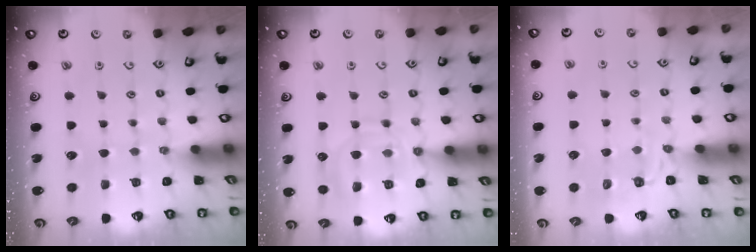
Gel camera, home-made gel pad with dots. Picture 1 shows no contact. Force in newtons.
{"total": 12.8, "press": 12.7, "slide": 1.2}
{"total": 3.1, "press": 2.1, "slide": 2.3}